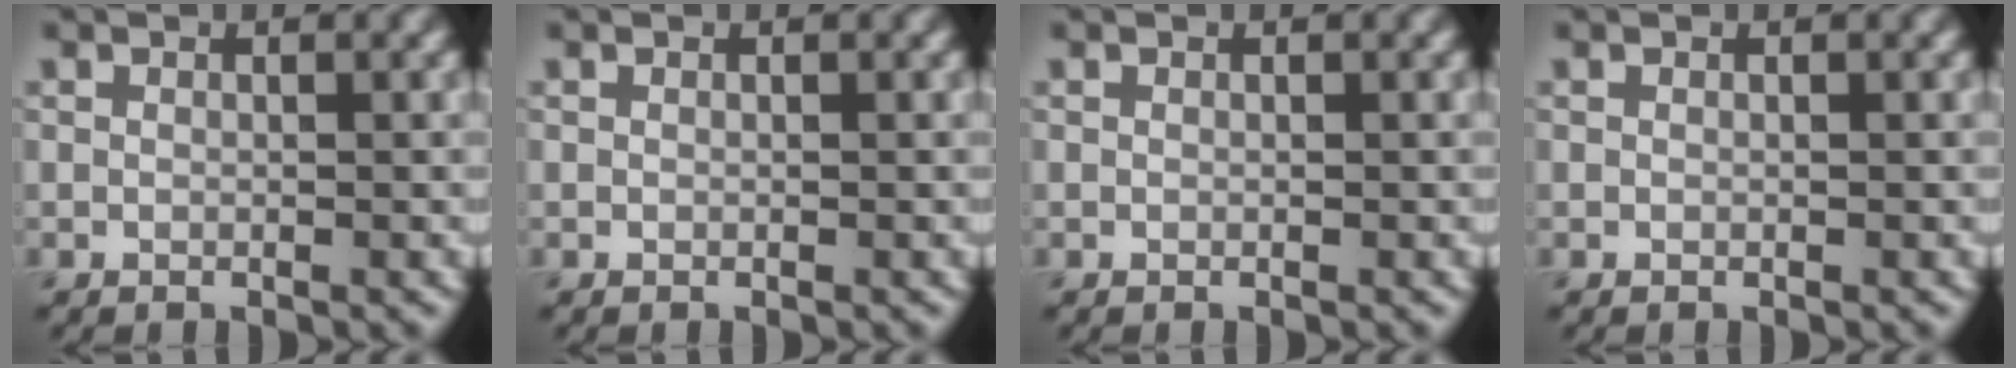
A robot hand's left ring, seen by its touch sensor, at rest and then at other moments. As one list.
[{"total": 0.0}, {"total": 0.0}, {"total": 0.0}]